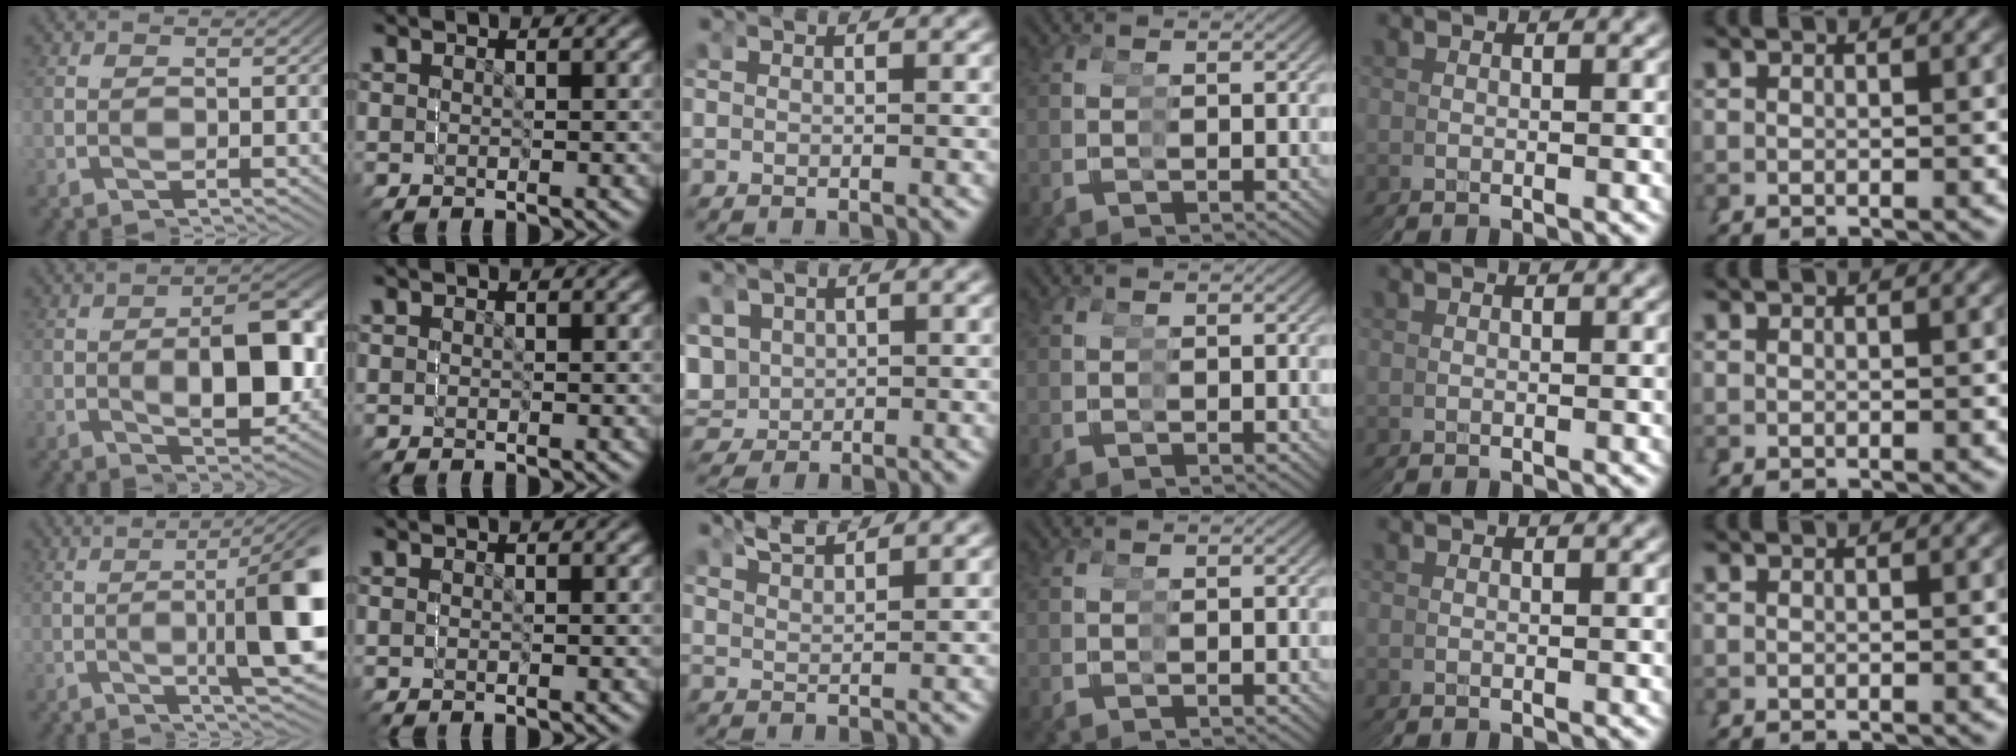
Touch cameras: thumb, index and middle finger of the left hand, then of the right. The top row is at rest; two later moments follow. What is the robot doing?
{"motion": "grasp_and_lifting", "object": "screwdriver"}